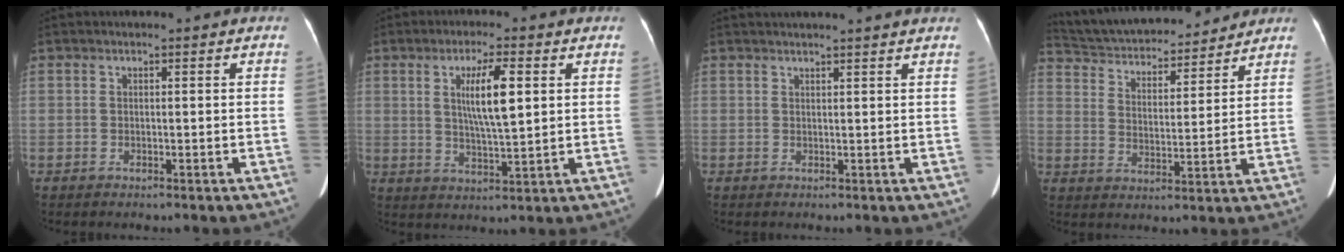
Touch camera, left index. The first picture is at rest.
{"total": 6.9, "force": [1.5, 0.6, 6.7], "torque": [-0.120, -0.008, 0.033]}
{"total": 7.8, "force": [7.2, -0.5, 3.1], "torque": [-0.036, 0.015, 0.075]}
{"total": 18.4, "force": [17.0, 3.9, 5.9], "torque": [-0.106, 0.019, 0.262]}